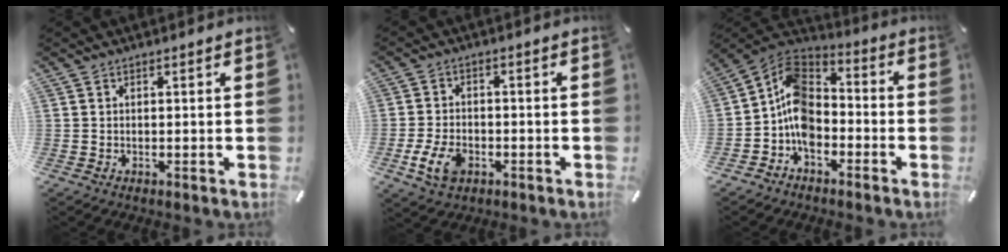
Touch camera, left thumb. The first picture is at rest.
{"total": 7.5, "force": [-3.0, 4.9, 4.9], "torque": [-0.113, 0.007, -0.056]}
{"total": 10.7, "force": [-4.6, 7.7, 5.9], "torque": [-0.135, 0.020, -0.092]}